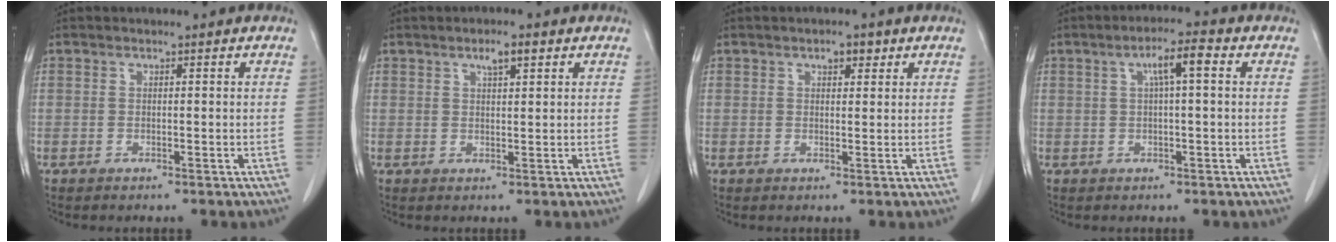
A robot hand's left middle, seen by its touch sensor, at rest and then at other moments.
{"total": 2.6, "force": [1.5, 0.6, 2.0], "torque": [-0.036, 0.003, 0.025]}
{"total": 1.9, "force": [1.1, 1.0, 1.2], "torque": [-0.018, 0.005, 0.016]}
{"total": 4.4, "force": [1.2, 0.4, 4.2], "torque": [-0.073, 0.014, 0.019]}